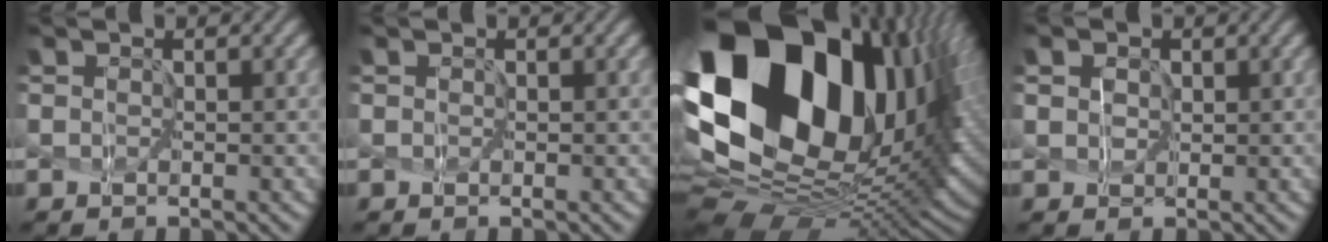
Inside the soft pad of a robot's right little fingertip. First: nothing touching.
{"total": 0.0}
{"total": 22.0, "force": [6.7, 13.7, 15.9], "torque": [-0.336, 0.011, 0.137]}
{"total": 4.2, "force": [2.0, 3.0, 2.1], "torque": [-0.043, 0.025, 0.016]}